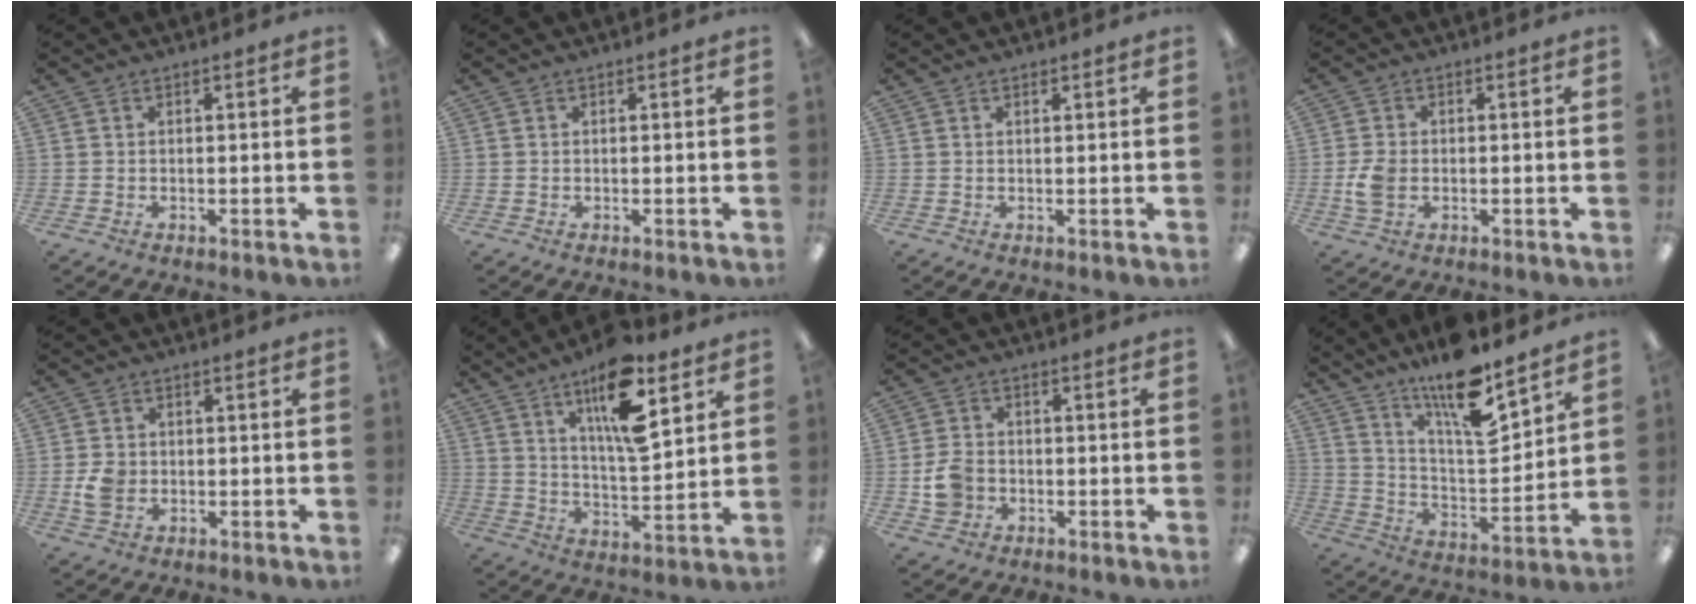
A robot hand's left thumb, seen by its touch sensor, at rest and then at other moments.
{"total": 0.0}
{"total": 0.6, "force": [0.5, 0.2, 0.2], "torque": [-0.005, 0.002, 0.009]}
{"total": 4.9, "force": [-0.9, 3.5, 3.3], "torque": [-0.068, -0.002, -0.020]}
{"total": 4.4, "force": [-0.7, 3.7, 2.4], "torque": [-0.037, 0.002, -0.012]}
{"total": 16.9, "force": [10.1, 5.7, 12.3], "torque": [-0.199, -0.047, 0.164]}
{"total": 6.0, "force": [-1.7, 5.1, 2.9], "torque": [-0.052, 0.009, -0.031]}
{"total": 15.4, "force": [12.1, 3.6, 8.8], "torque": [-0.156, -0.086, 0.205]}